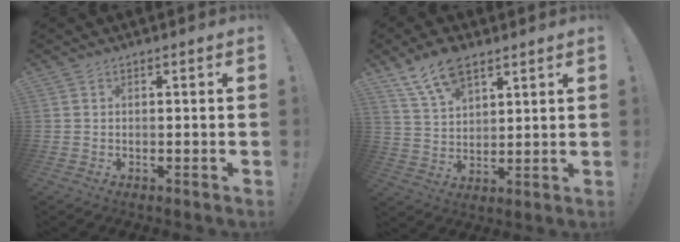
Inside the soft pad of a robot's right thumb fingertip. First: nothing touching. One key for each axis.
{"total": 10.5, "fx": 7.3, "fy": 5.2, "fz": 5.5, "tx": -0.106, "ty": -0.030, "tz": 0.139}